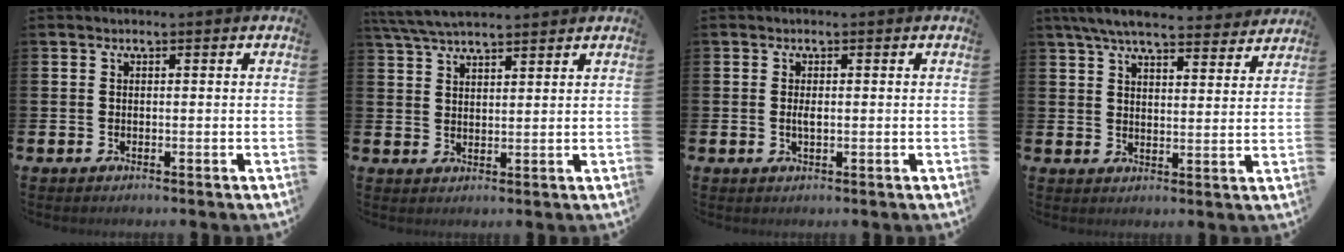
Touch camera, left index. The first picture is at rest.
{"total": 5.4, "force": [5.0, 0.9, 1.8], "torque": [-0.050, -0.012, 0.094]}
{"total": 1.3, "force": [0.1, 0.5, 1.2], "torque": [-0.019, 0.001, -0.002]}
{"total": 6.9, "force": [6.5, 1.2, 2.1], "torque": [-0.048, -0.037, 0.114]}